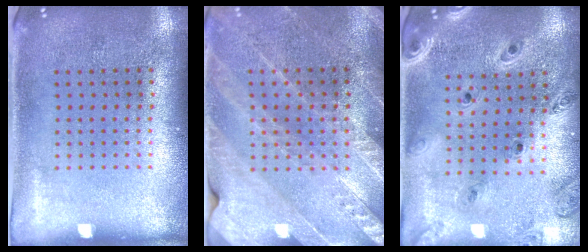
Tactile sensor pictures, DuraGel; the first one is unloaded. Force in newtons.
{"total": 2.6, "press": 2.5, "slide": 0.7}
{"total": 1.3, "press": 1.3, "slide": 0.2}